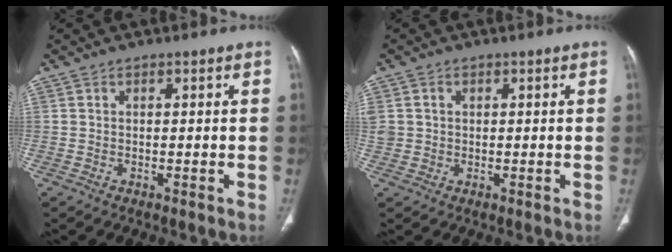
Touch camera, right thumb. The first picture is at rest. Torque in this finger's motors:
{"motor_torque": [-0.04, -0.06, 0.41, 0.19, 0.02]}